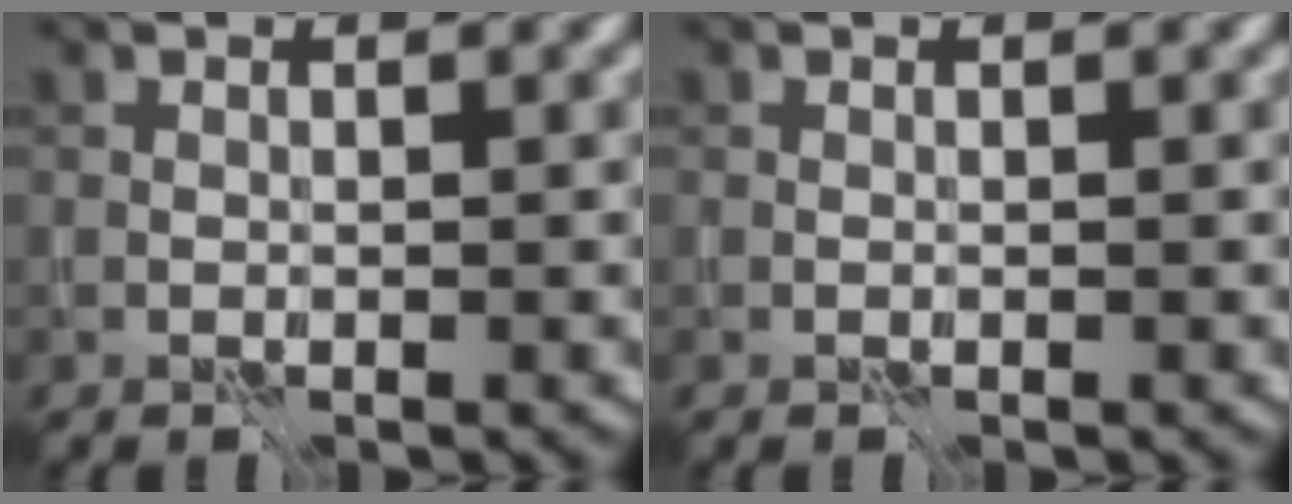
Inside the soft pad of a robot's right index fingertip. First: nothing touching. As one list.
[{"total": 0.0}]